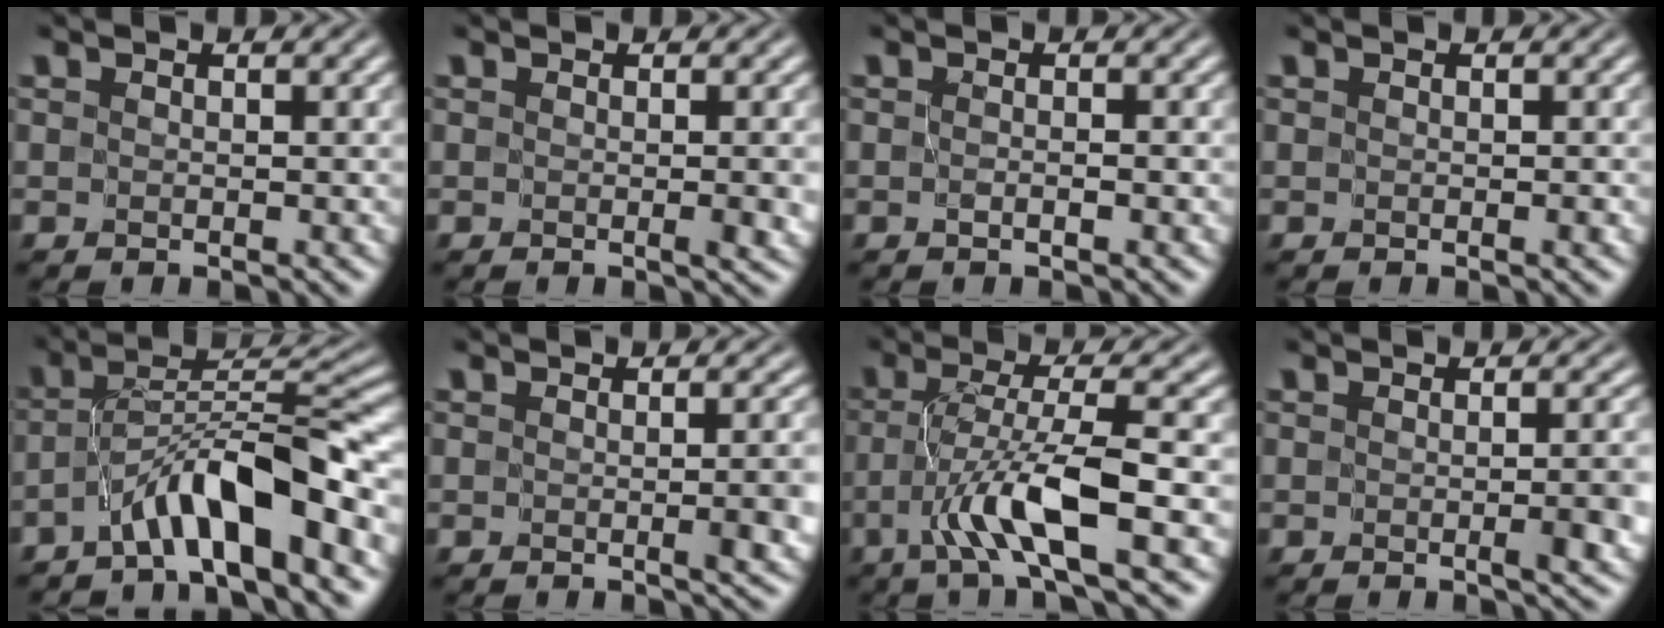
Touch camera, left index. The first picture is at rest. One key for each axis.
{"total": 1.7, "fx": -0.2, "fy": 0.1, "fz": 1.6, "tx": -0.021, "ty": -0.007, "tz": 0.000}
{"total": 0.6, "fx": -0.4, "fy": -0.2, "fz": 0.3, "tx": -0.007, "ty": -0.004, "tz": -0.006}
{"total": 0.0}
{"total": 7.1, "fx": -4.2, "fy": 1.0, "fz": 5.6, "tx": -0.094, "ty": 0.021, "tz": -0.073}
{"total": 3.1, "fx": -0.3, "fy": 0.6, "fz": 3.0, "tx": -0.032, "ty": -0.002, "tz": -0.003}
{"total": 6.8, "fx": -2.4, "fy": 1.0, "fz": 6.3, "tx": -0.120, "ty": 0.003, "tz": -0.046}
{"total": 2.9, "fx": -0.5, "fy": 0.4, "fz": 2.8, "tx": -0.037, "ty": -0.005, "tz": -0.005}